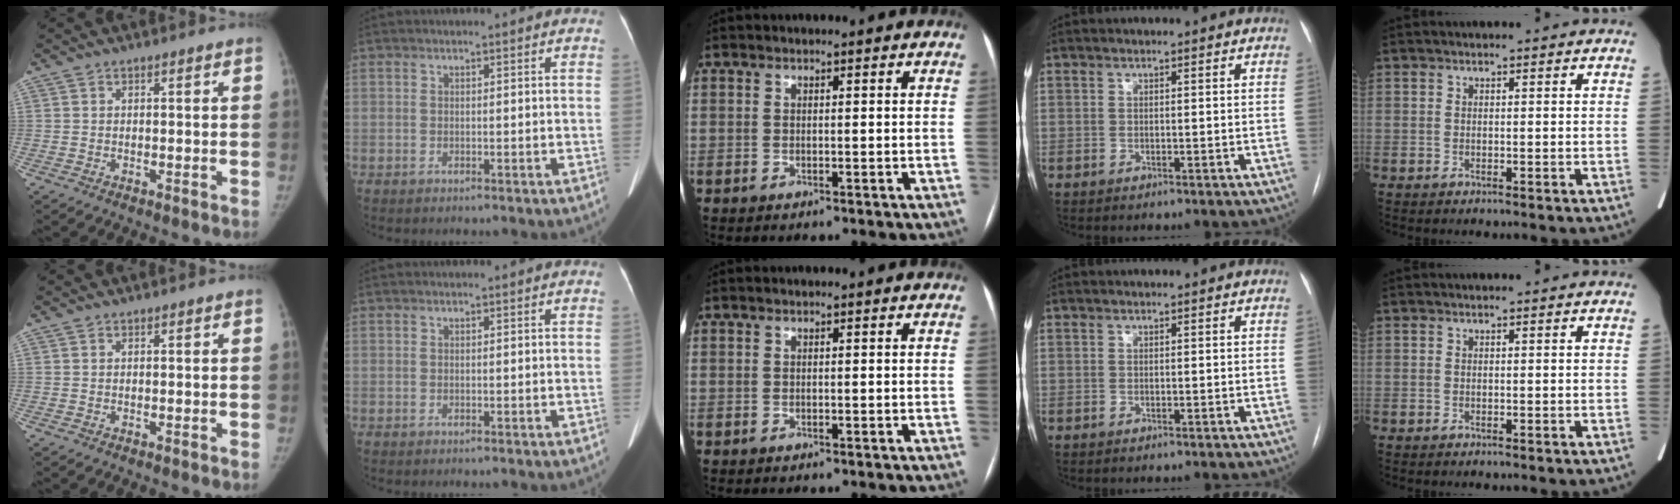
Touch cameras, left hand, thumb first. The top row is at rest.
{}